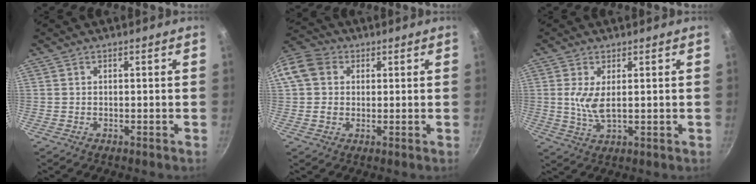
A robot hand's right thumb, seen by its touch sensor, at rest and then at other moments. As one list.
[{"total": 10.0, "force": [2.1, 8.5, 4.9], "torque": [-0.086, 0.018, 0.025]}, {"total": 5.3, "force": [0.8, 2.0, 4.8], "torque": [-0.098, -0.008, 0.022]}]